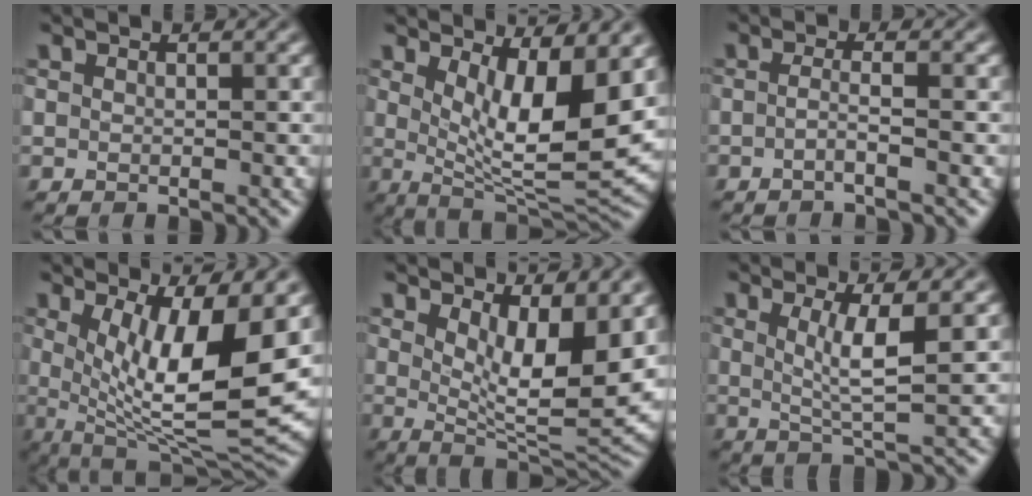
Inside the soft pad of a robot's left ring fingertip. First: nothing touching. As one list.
[{"total": 8.9, "force": [2.4, 2.8, 8.1], "torque": [-0.130, -0.024, 0.048]}, {"total": 1.7, "force": [-0.6, 0.3, 1.5], "torque": [-0.025, -0.001, -0.017]}, {"total": 11.2, "force": [1.7, 3.3, 10.5], "torque": [-0.169, -0.021, 0.034]}, {"total": 7.8, "force": [2.6, 2.7, 6.9], "torque": [-0.112, -0.022, 0.049]}, {"total": 4.0, "force": [0.9, 0.7, 3.8], "torque": [-0.068, -0.008, 0.019]}]